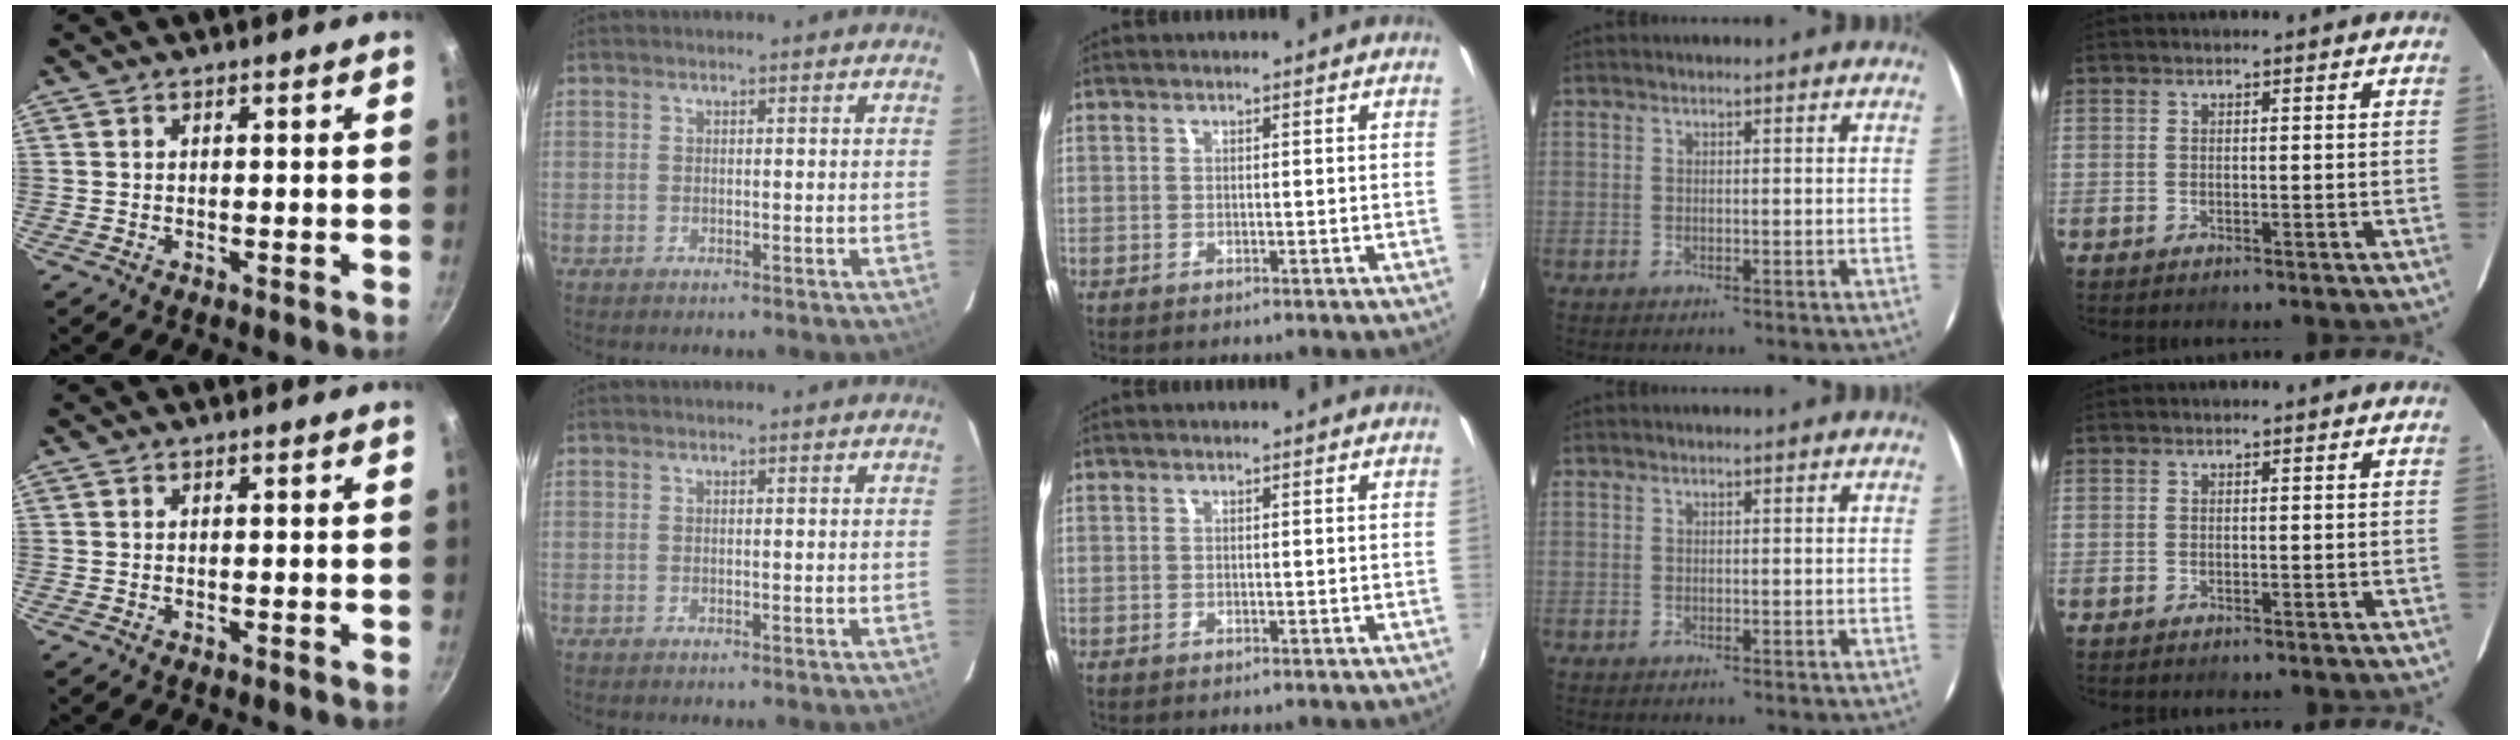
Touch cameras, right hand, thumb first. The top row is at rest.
{}